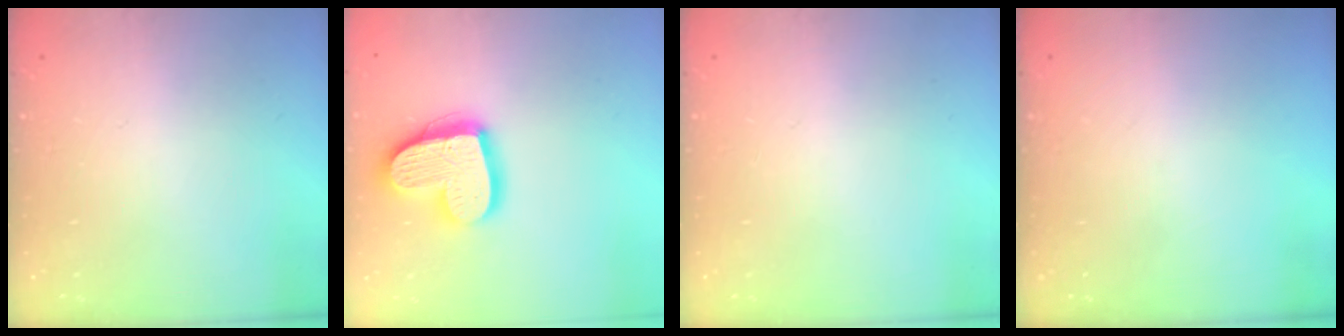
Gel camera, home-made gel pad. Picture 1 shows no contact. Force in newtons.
{"total": 17.9, "press": 17.9, "slide": 1.4}
{"total": 0.0}
{"total": 0.0}